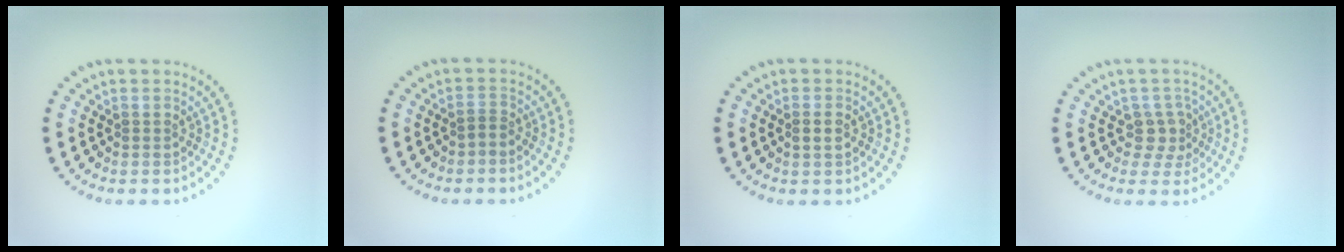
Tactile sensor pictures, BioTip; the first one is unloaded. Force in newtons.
{"total": 0.8, "press": 0.5, "slide": 0.7}
{"total": 1.1, "press": 1.0, "slide": 0.3}
{"total": 2.4, "press": 1.8, "slide": 1.6}